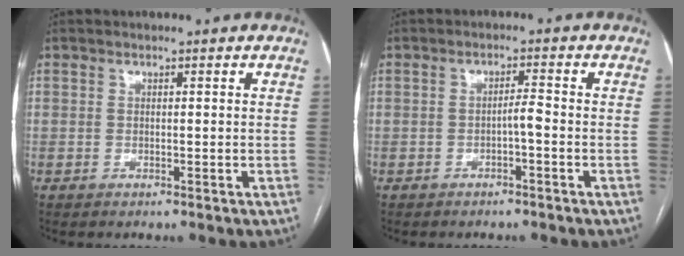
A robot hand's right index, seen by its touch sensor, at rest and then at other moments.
{"total": 1.8, "force": [-0.7, 0.0, 1.6], "torque": [-0.026, 0.003, -0.013]}